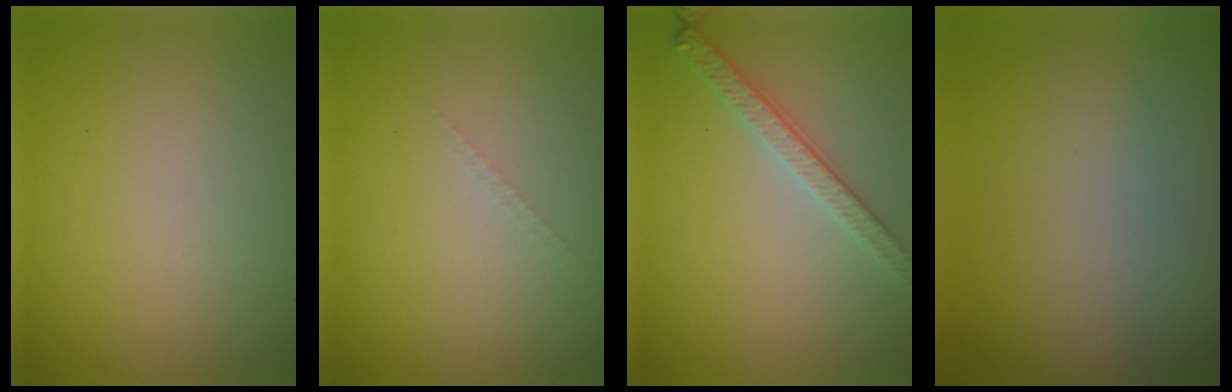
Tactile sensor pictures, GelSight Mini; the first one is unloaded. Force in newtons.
{"total": 0.6, "press": 0.6, "slide": 0.1}
{"total": 2.8, "press": 2.5, "slide": 1.2}
{"total": 0.0}